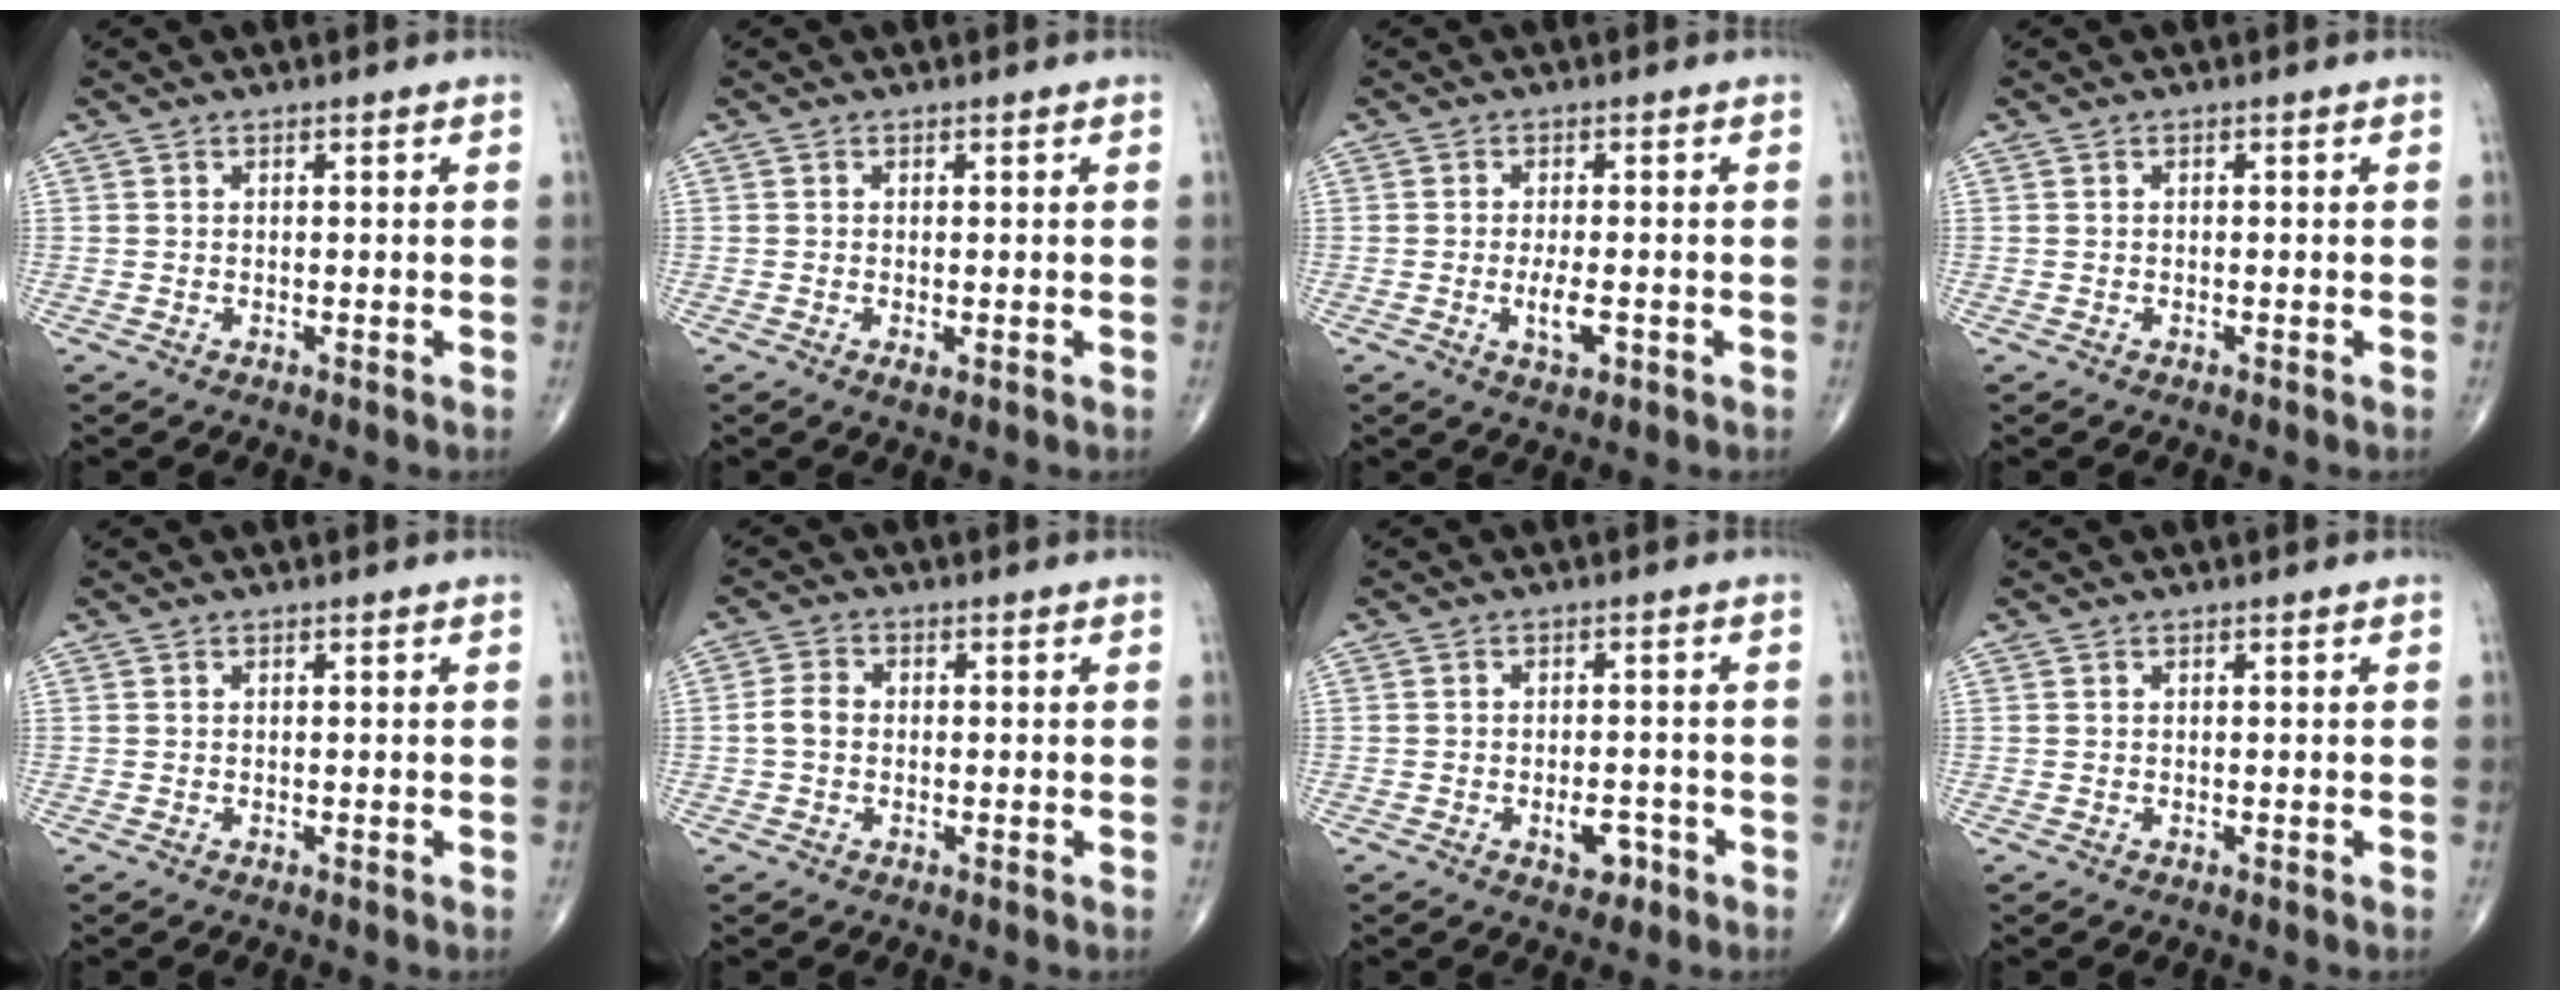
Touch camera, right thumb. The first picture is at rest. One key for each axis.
{"total": 1.2, "fx": -0.3, "fy": 0.5, "fz": 1.0, "tx": -0.021, "ty": -0.004, "tz": -0.007}
{"total": 4.0, "fx": -1.1, "fy": 1.5, "fz": 3.5, "tx": -0.062, "ty": -0.003, "tz": -0.019}
{"total": 0.0}
{"total": 0.0}
{"total": 3.4, "fx": -0.4, "fy": 2.6, "fz": 2.2, "tx": -0.041, "ty": 0.010, "tz": -0.014}
{"total": 3.9, "fx": -1.8, "fy": 2.2, "fz": 2.6, "tx": -0.025, "ty": 0.011, "tz": -0.024}
{"total": 0.0}